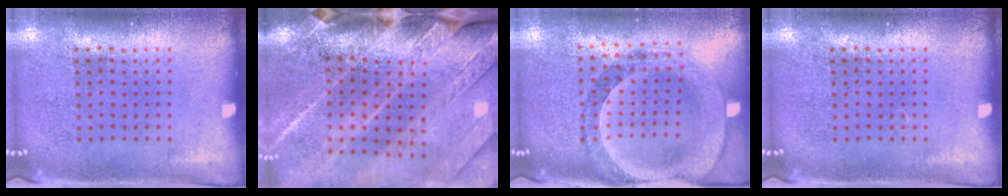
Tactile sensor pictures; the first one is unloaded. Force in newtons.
{"total": 3.9, "press": 3.2, "slide": 2.2}
{"total": 1.4, "press": 1.4, "slide": 0.3}
{"total": 0.0}